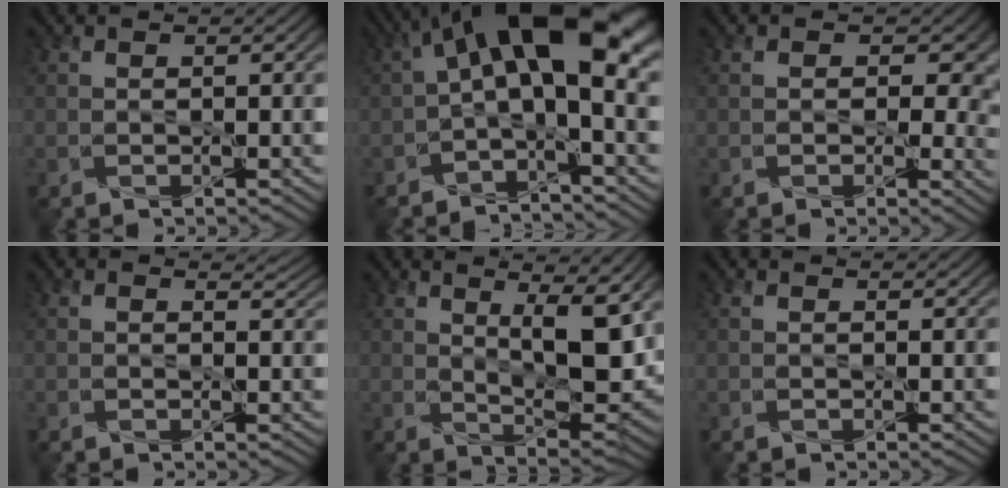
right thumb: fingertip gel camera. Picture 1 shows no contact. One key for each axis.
{"total": 13.6, "fx": 1.9, "fy": 5.5, "fz": 12.3, "tx": -0.205, "ty": 0.019, "tz": 0.023}
{"total": 6.7, "fx": 0.7, "fy": 5.1, "fz": 4.3, "tx": -0.042, "ty": -0.017, "tz": 0.006}
{"total": 1.8, "fx": 1.4, "fy": 0.9, "fz": 0.7, "tx": -0.013, "ty": -0.005, "tz": 0.019}
{"total": 9.8, "fx": 3.5, "fy": 2.8, "fz": 8.7, "tx": -0.148, "ty": -0.005, "tz": 0.063}
{"total": 0.7, "fx": 0.7, "fy": 0.3, "fz": 0.1, "tx": -0.003, "ty": 0.001, "tz": 0.013}